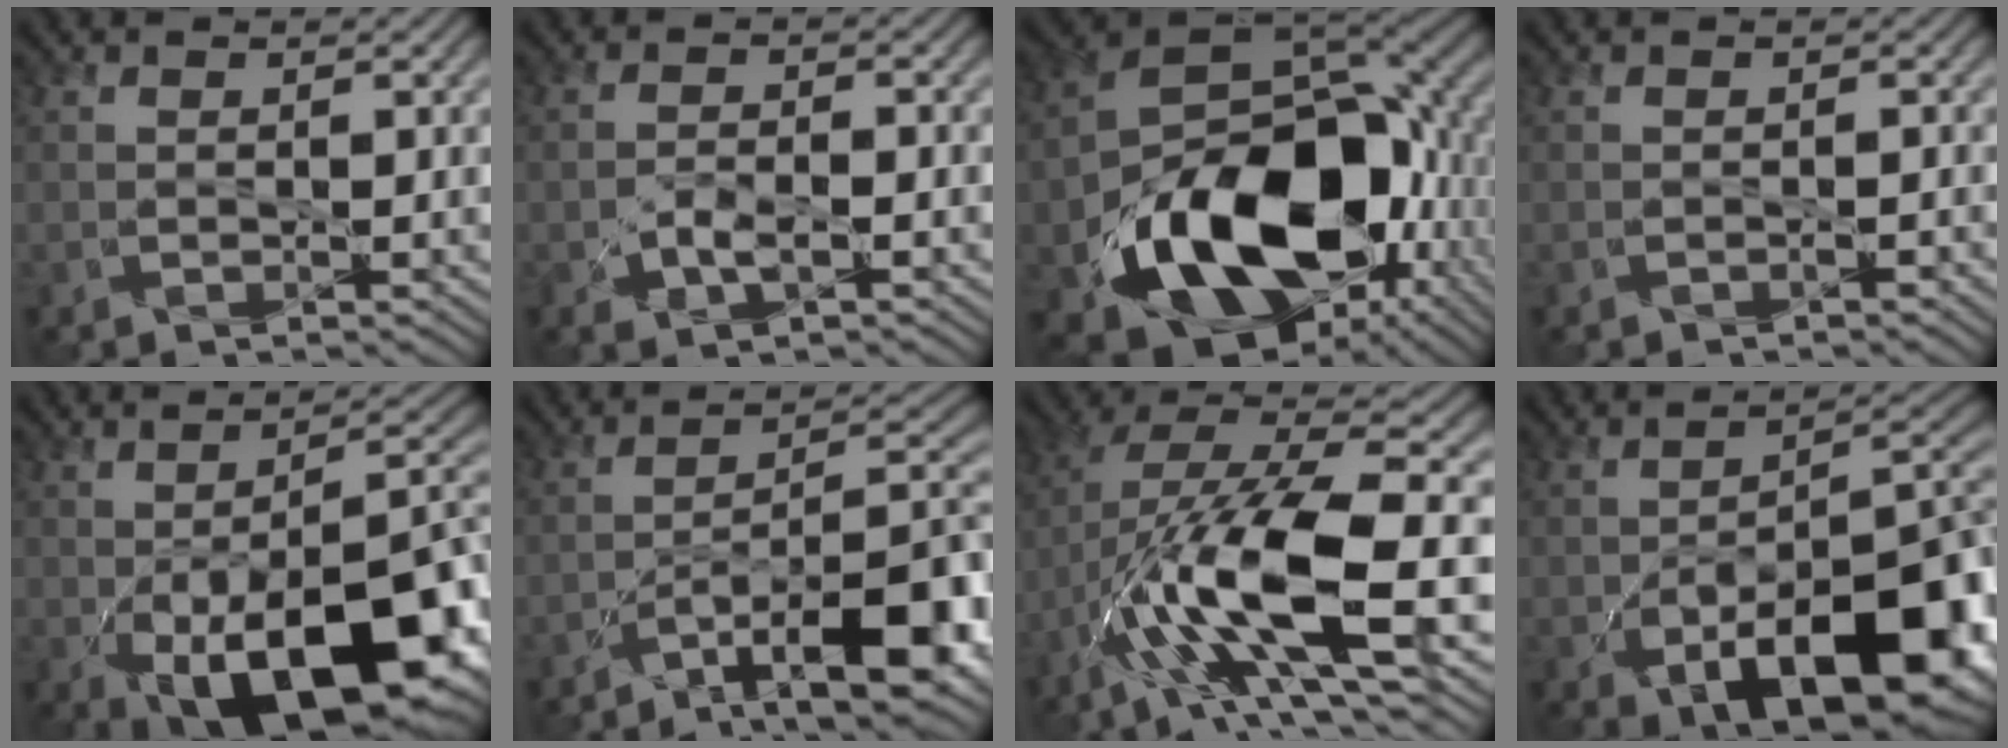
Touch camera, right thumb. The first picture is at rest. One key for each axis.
{"total": 3.0, "fx": -1.4, "fy": 1.3, "fz": 2.2, "tx": -0.050, "ty": -0.003, "tz": -0.026}
{"total": 18.9, "fx": -6.4, "fy": 12.4, "fz": 12.7, "tx": -0.245, "ty": -0.043, "tz": -0.098}
{"total": 0.6, "fx": -0.6, "fy": 0.0, "fz": 0.2, "tx": -0.004, "ty": 0.001, "tz": -0.009}
{"total": 19.0, "fx": -7.0, "fy": 9.3, "fz": 15.0, "tx": -0.205, "ty": -0.033, "tz": -0.096}
{"total": 14.6, "fx": -8.8, "fy": 4.5, "fz": 10.8, "tx": -0.151, "ty": -0.001, "tz": -0.143}
{"total": 16.3, "fx": -4.9, "fy": 5.7, "fz": 14.4, "tx": -0.291, "ty": 0.002, "tz": -0.085}
{"total": 15.5, "fx": -5.9, "fy": 8.1, "fz": 11.9, "tx": -0.171, "ty": -0.047, "tz": -0.075}